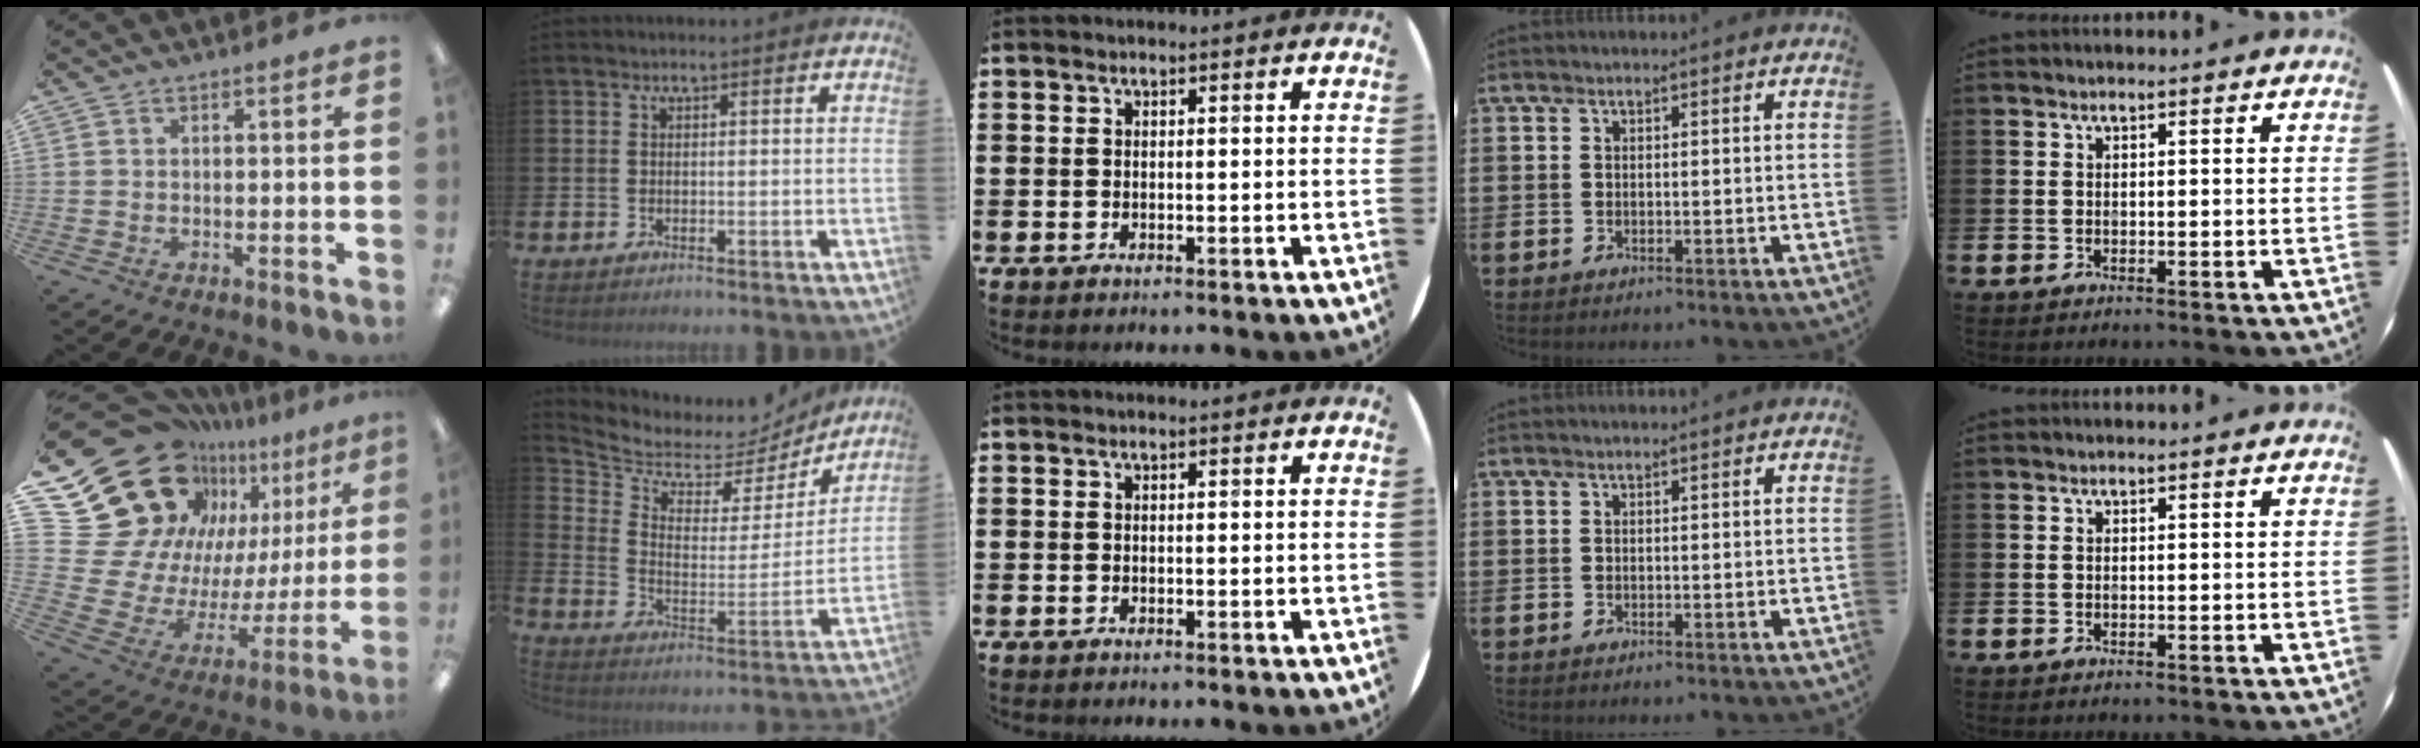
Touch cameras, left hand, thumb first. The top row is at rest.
{"thumb": {"total": 27.6, "force": [16.1, 19.0, 11.8], "torque": [-0.200, -0.142, 0.337]}, "index": {"total": 6.0, "force": [5.4, 2.5, 0.7], "torque": [-0.059, -0.049, 0.088]}}